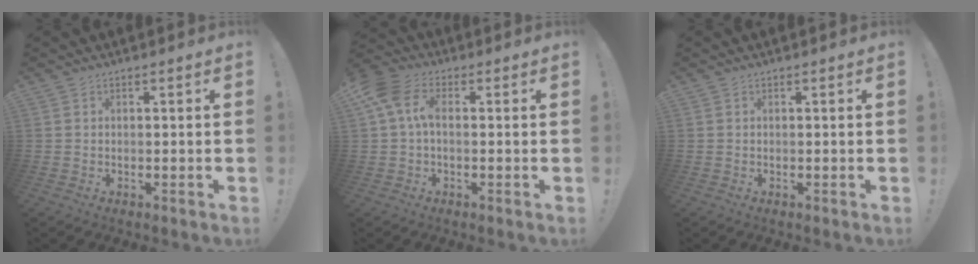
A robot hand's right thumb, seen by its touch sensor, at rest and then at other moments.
{"total": 8.5, "force": [1.4, 5.1, 6.7], "torque": [-0.143, 0.003, 0.031]}
{"total": 0.0}